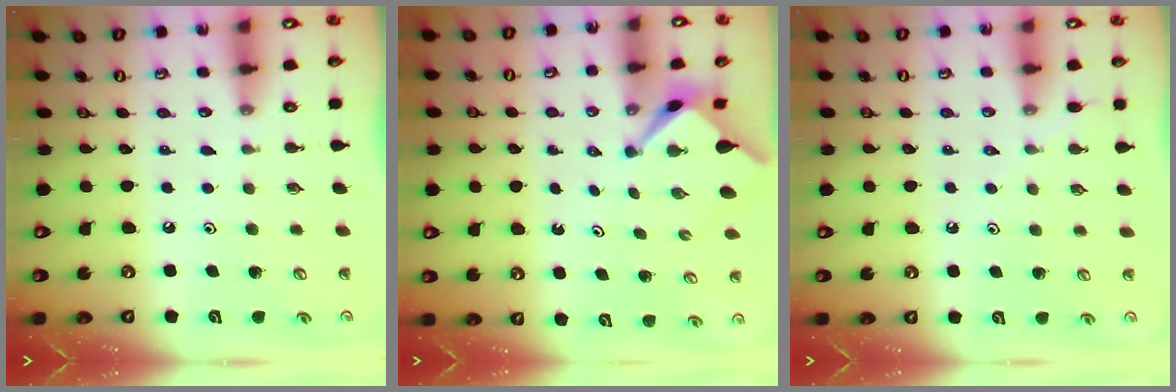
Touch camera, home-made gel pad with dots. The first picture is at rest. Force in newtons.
{"total": 2.2, "press": 2.2, "slide": 0.2}
{"total": 4.0, "press": 4.0, "slide": 0.7}